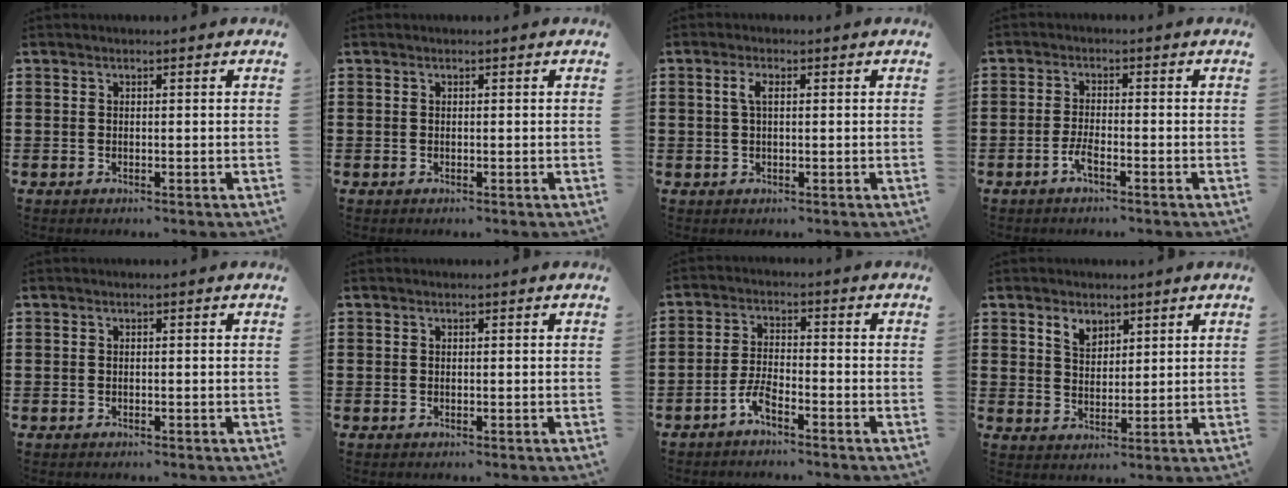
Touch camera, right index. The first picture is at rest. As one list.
[{"total": 0.0}, {"total": 2.2, "force": [0.4, 0.8, 2.0], "torque": [-0.041, 0.006, 0.005]}, {"total": 2.7, "force": [-1.5, 0.3, 2.2], "torque": [-0.054, -0.007, -0.031]}, {"total": 0.0}, {"total": 0.0}, {"total": 3.8, "force": [-2.9, 0.6, 2.4], "torque": [-0.066, -0.003, -0.060]}, {"total": 3.3, "force": [2.4, 2.0, 1.1], "torque": [-0.030, 0.006, 0.045]}]